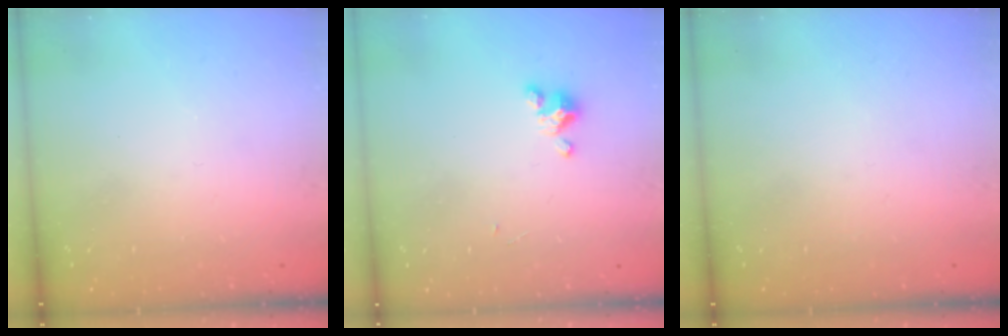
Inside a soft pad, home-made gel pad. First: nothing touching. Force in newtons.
{"total": 2.3, "press": 2.2, "slide": 0.4}
{"total": 0.0}